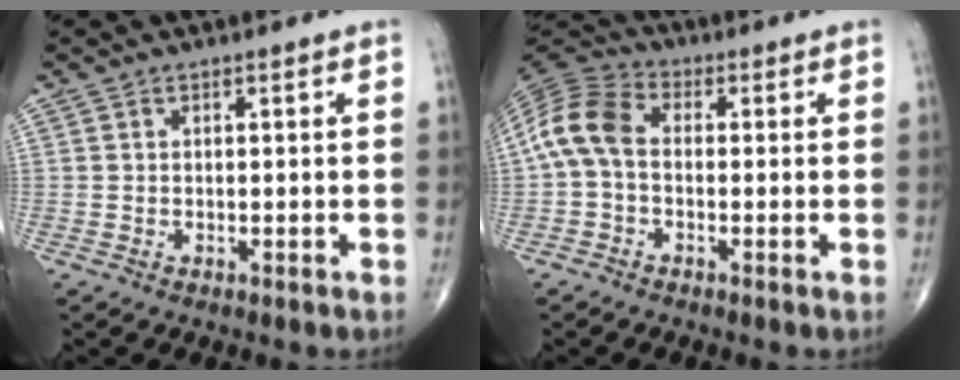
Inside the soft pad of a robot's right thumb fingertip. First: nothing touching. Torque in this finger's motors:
{"motor_torque": [0.10, 0.20, 0.55, -0.28, 0.08]}